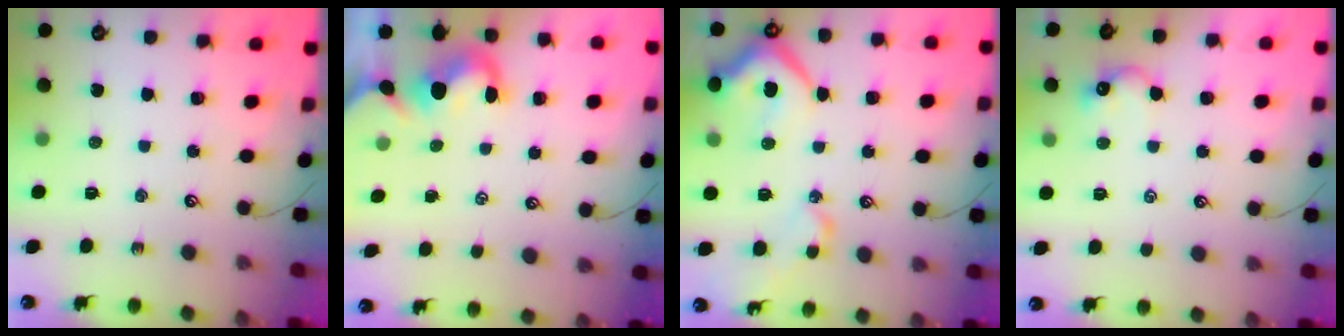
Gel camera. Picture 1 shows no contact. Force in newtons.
{"total": 1.5, "press": 1.4, "slide": 0.6}
{"total": 13.4, "press": 13.3, "slide": 1.8}
{"total": 1.7, "press": 1.6, "slide": 0.7}